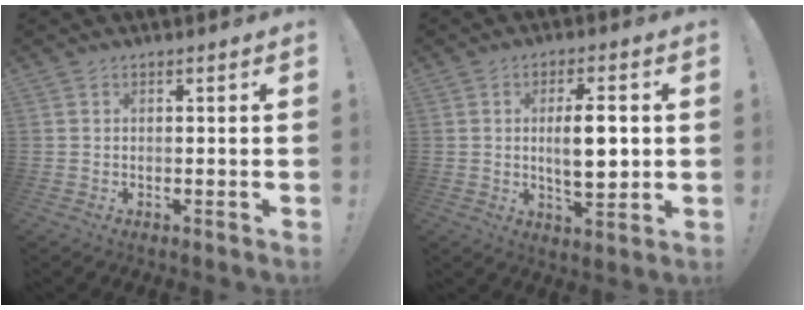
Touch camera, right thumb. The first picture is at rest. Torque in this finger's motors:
{"motor_torque": [1.22, 1.20, 1.09, -0.04, 0.05]}